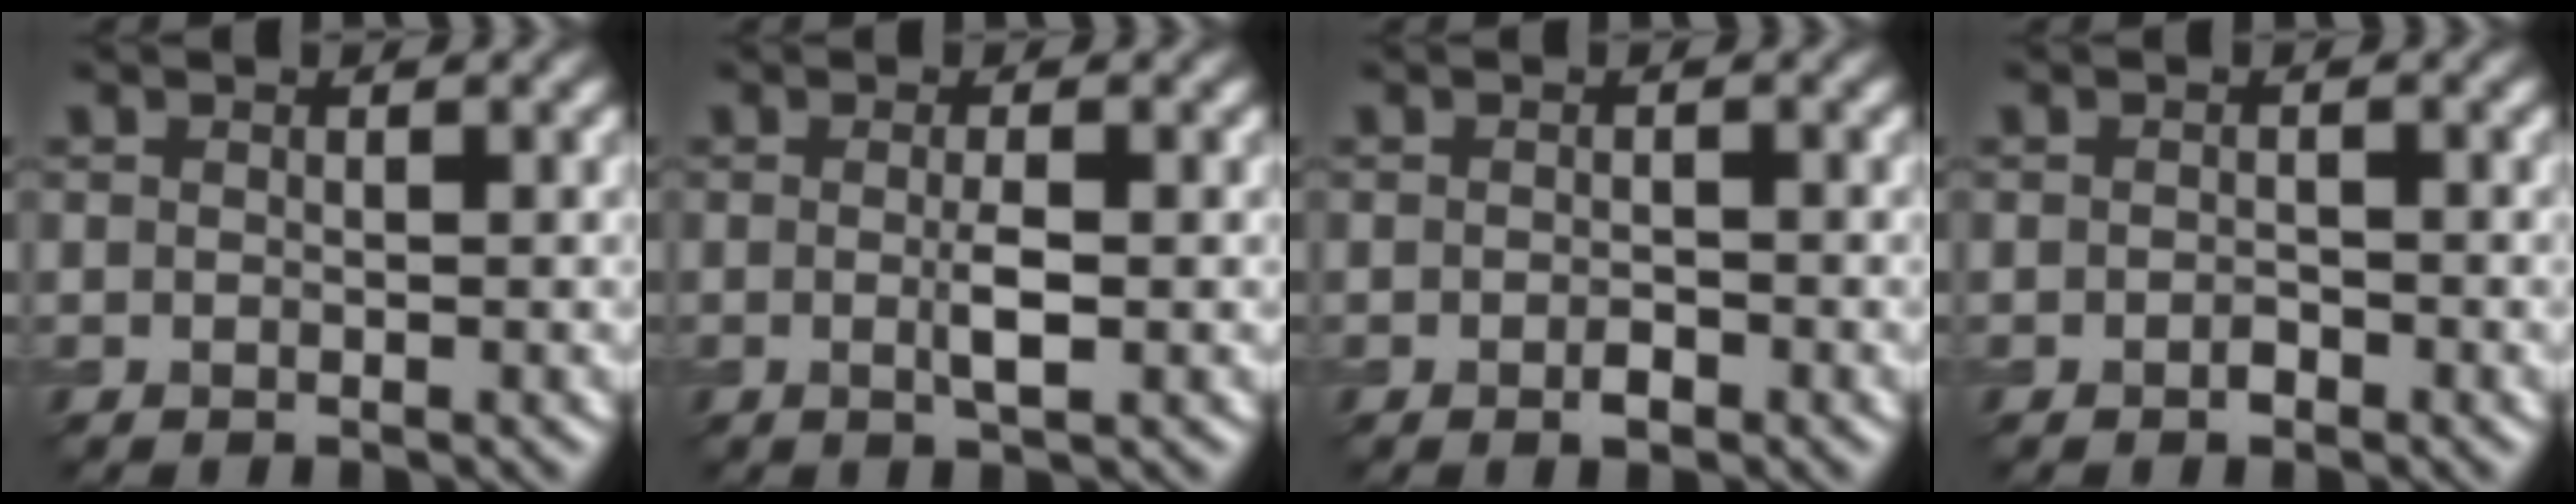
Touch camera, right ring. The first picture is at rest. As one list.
[{"total": 2.0, "force": [-0.1, 0.3, 2.0], "torque": [-0.038, -0.004, -0.003]}, {"total": 1.0, "force": [-0.5, 0.4, 0.8], "torque": [-0.013, -0.001, -0.009]}, {"total": 0.7, "force": [-0.5, 0.4, 0.4], "torque": [-0.007, -0.001, -0.009]}]